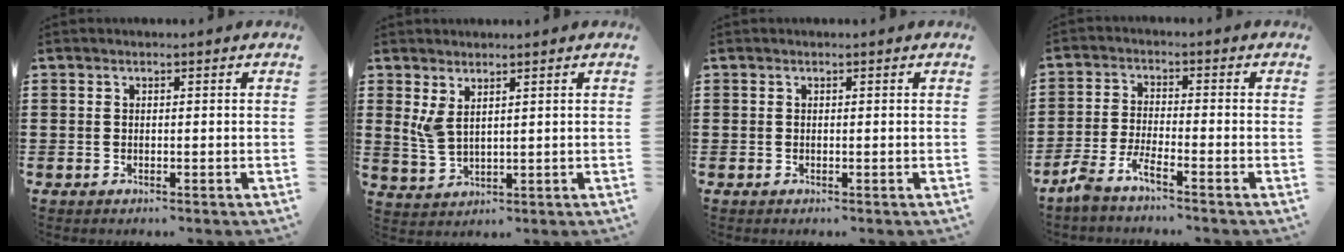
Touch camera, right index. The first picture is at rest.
{"total": 3.6, "force": [2.1, 1.2, 2.6], "torque": [-0.064, -0.002, 0.037]}
{"total": 0.0}
{"total": 4.2, "force": [-3.6, -0.1, 2.3], "torque": [-0.067, -0.015, -0.074]}